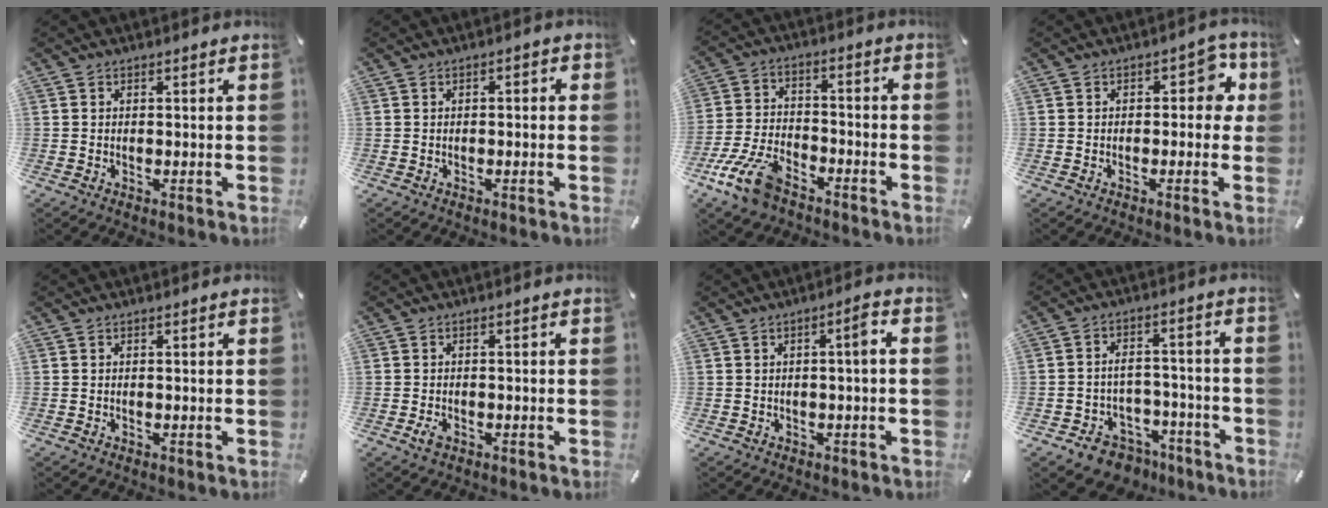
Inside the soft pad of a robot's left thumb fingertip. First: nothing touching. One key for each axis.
{"total": 1.2, "fx": -0.7, "fy": 0.6, "fz": 0.9, "tx": -0.015, "ty": 0.004, "tz": -0.014}
{"total": 12.0, "fx": -7.8, "fy": 5.7, "fz": 7.0, "tx": -0.141, "ty": 0.039, "tz": -0.146}
{"total": 6.1, "fx": 1.2, "fy": 3.9, "fz": 4.5, "tx": -0.044, "ty": 0.000, "tz": 0.010}
{"total": 0.0}
{"total": 2.3, "fx": -1.0, "fy": 1.2, "fz": 1.6, "tx": -0.043, "ty": -0.002, "tz": -0.022}
{"total": 3.5, "fx": -0.2, "fy": 0.4, "fz": 3.5, "tx": -0.057, "ty": 0.005, "tz": -0.009}
{"total": 7.5, "fx": -4.0, "fy": 5.8, "fz": 2.6, "tx": -0.039, "ty": 0.036, "tz": -0.063}